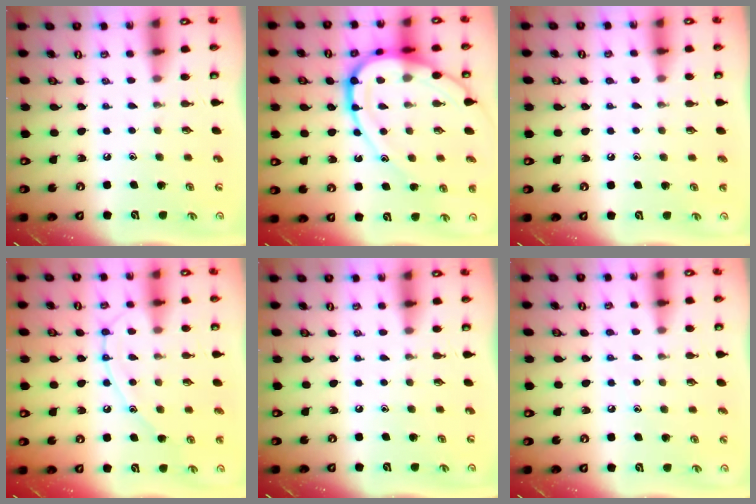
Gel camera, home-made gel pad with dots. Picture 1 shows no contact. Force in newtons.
{"total": 20.0, "press": 19.9, "slide": 2.1}
{"total": 2.0, "press": 2.0, "slide": 0.2}
{"total": 12.0, "press": 11.9, "slide": 1.1}
{"total": 0.0}
{"total": 3.4, "press": 3.4, "slide": 0.4}